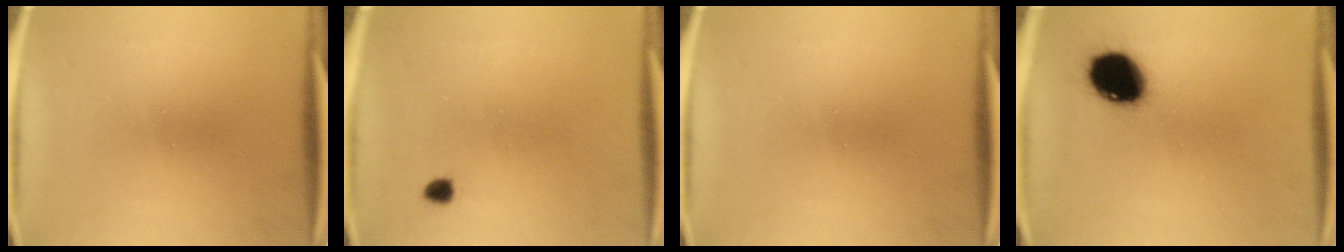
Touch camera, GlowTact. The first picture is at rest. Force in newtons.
{"total": 1.3}
{"total": 0.0}
{"total": 13.5}